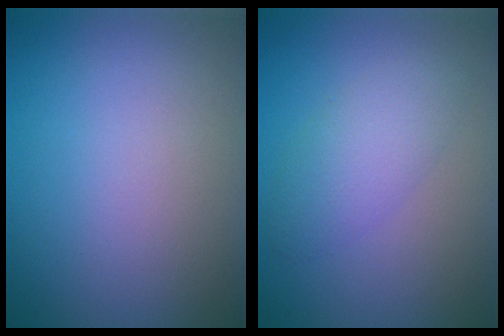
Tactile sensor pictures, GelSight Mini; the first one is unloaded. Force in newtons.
{"total": 2.9, "press": 2.9, "slide": 0.1}